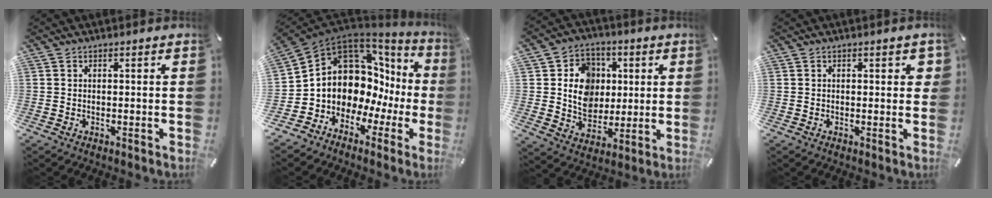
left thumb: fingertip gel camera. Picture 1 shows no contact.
{"total": 11.6, "force": [3.6, 9.6, 5.5], "torque": [-0.107, -0.062, 0.073]}
{"total": 11.1, "force": [1.0, 9.8, 5.0], "torque": [-0.076, 0.011, 0.025]}
{"total": 2.1, "force": [0.4, 1.0, 1.8], "torque": [-0.021, -0.001, 0.001]}